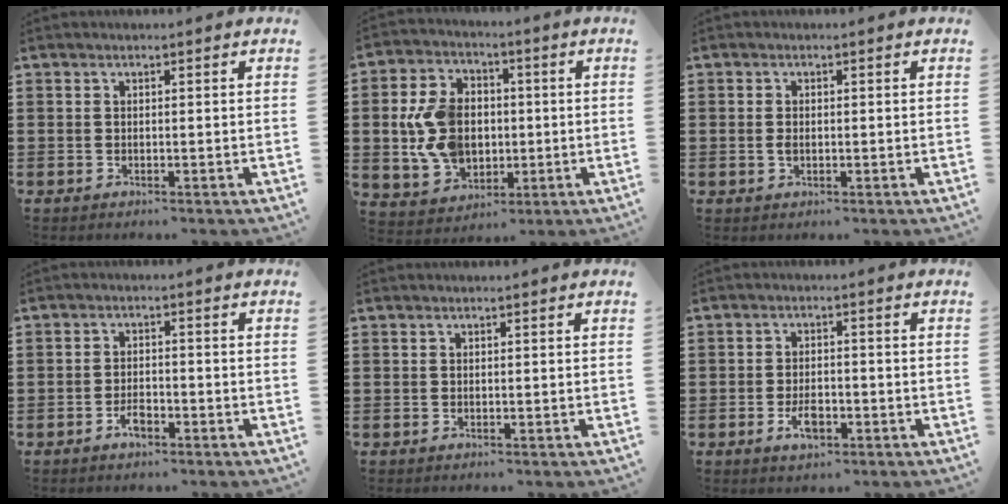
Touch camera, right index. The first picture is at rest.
{"total": 10.6, "force": [0.1, 8.2, 6.7], "torque": [-0.172, 0.018, 0.002]}
{"total": 1.4, "force": [-0.1, 0.9, 1.1], "torque": [-0.022, 0.003, -0.003]}
{"total": 2.8, "force": [-1.7, 1.2, 1.8], "torque": [-0.041, 0.001, -0.034]}
{"total": 0.0}
{"total": 3.9, "force": [-1.5, 1.9, 3.1], "torque": [-0.060, 0.001, -0.028]}